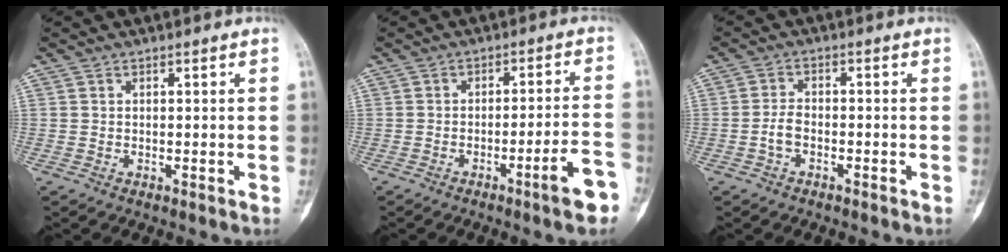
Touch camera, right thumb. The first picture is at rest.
{"total": 7.6, "force": [-4.2, 0.4, 6.3], "torque": [-0.091, 0.026, -0.058]}
{"total": 2.9, "force": [-1.3, 1.7, 2.0], "torque": [-0.040, 0.015, -0.028]}